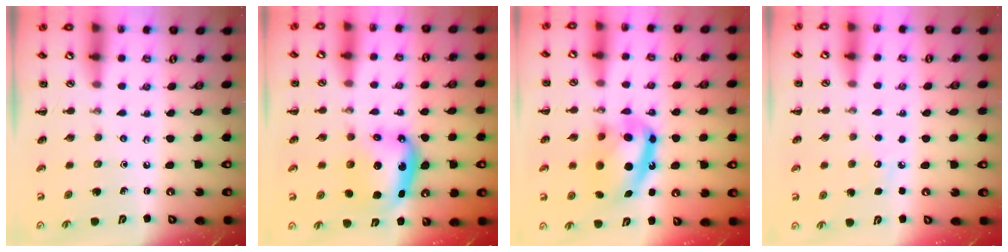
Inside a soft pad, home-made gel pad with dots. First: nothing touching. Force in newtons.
{"total": 6.4, "press": 6.3, "slide": 1.3}
{"total": 15.5, "press": 15.0, "slide": 3.7}
{"total": 3.9, "press": 3.8, "slide": 1.1}